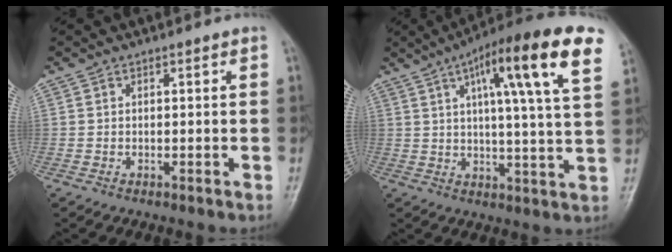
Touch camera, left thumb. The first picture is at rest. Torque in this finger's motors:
{"motor_torque": [0.59, 0.55, 1.86, -0.91, 0.18]}